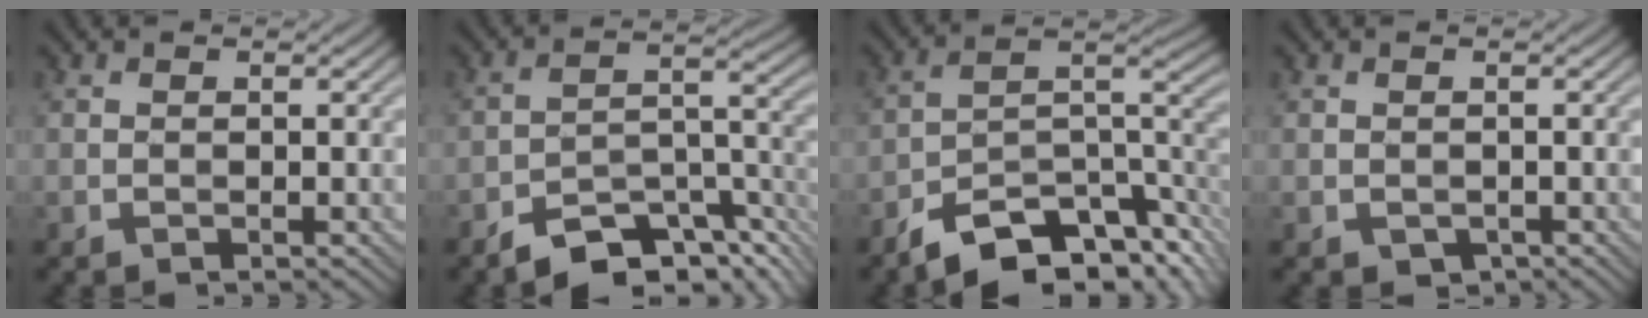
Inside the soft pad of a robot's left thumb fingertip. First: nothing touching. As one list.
[{"total": 9.2, "force": [-6.8, 3.3, 5.4], "torque": [-0.075, -0.002, -0.127]}, {"total": 12.3, "force": [-8.2, 4.6, 7.9], "torque": [-0.114, -0.007, -0.144]}, {"total": 1.0, "force": [-0.4, 0.8, 0.5], "torque": [-0.012, -0.009, -0.004]}]